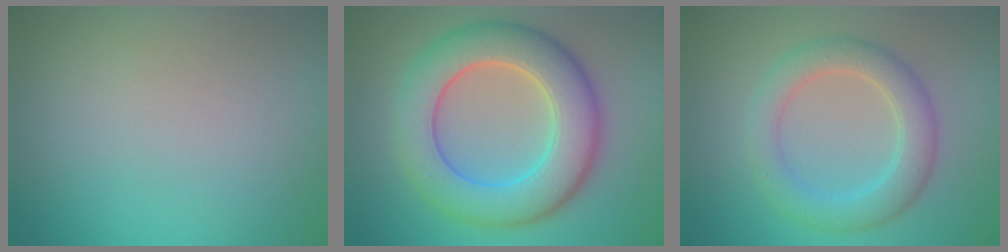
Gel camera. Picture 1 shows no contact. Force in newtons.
{"total": 9.0, "press": 9.0, "slide": 0.3}
{"total": 4.3, "press": 4.3, "slide": 0.2}